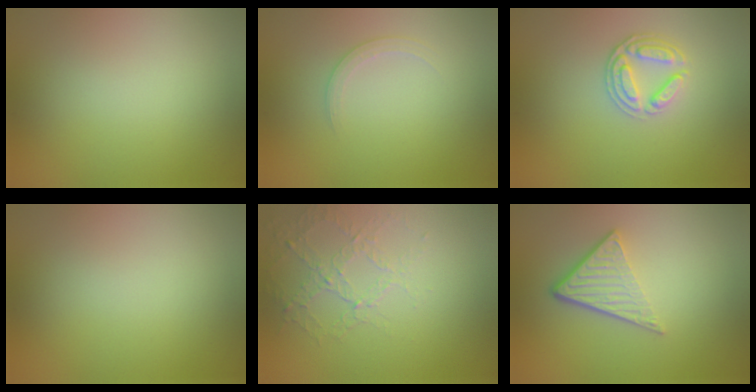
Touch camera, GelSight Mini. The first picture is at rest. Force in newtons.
{"total": 1.3, "press": 1.3, "slide": 0.1}
{"total": 2.7, "press": 2.5, "slide": 1.0}
{"total": 0.0}
{"total": 1.6, "press": 1.1, "slide": 1.2}
{"total": 3.9, "press": 2.7, "slide": 2.9}